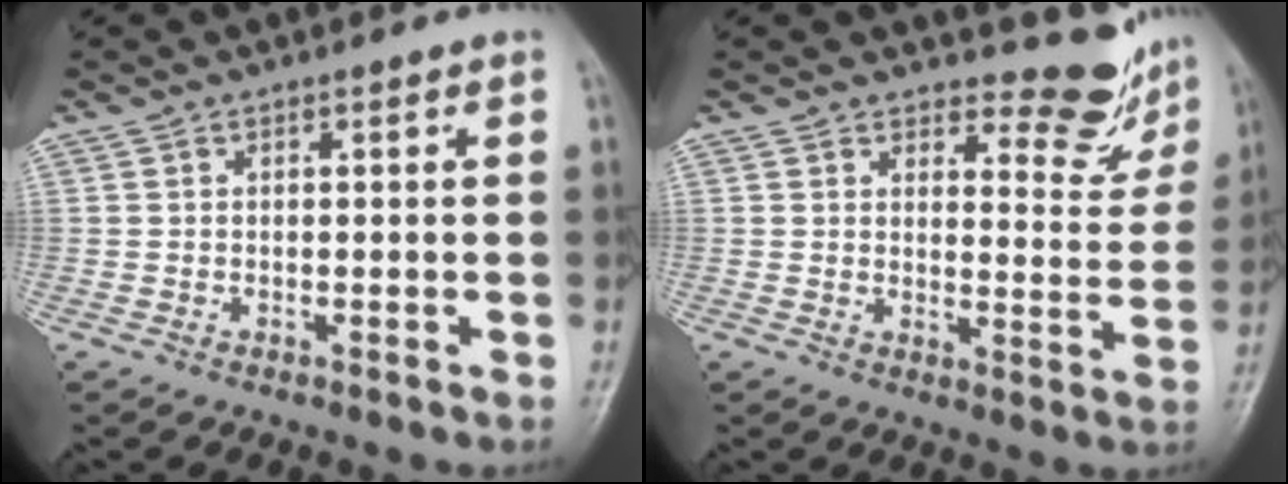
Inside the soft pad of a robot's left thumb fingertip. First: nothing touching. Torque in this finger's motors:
{"motor_torque": [-0.08, 0.00, -0.21, -0.26, 0.09]}